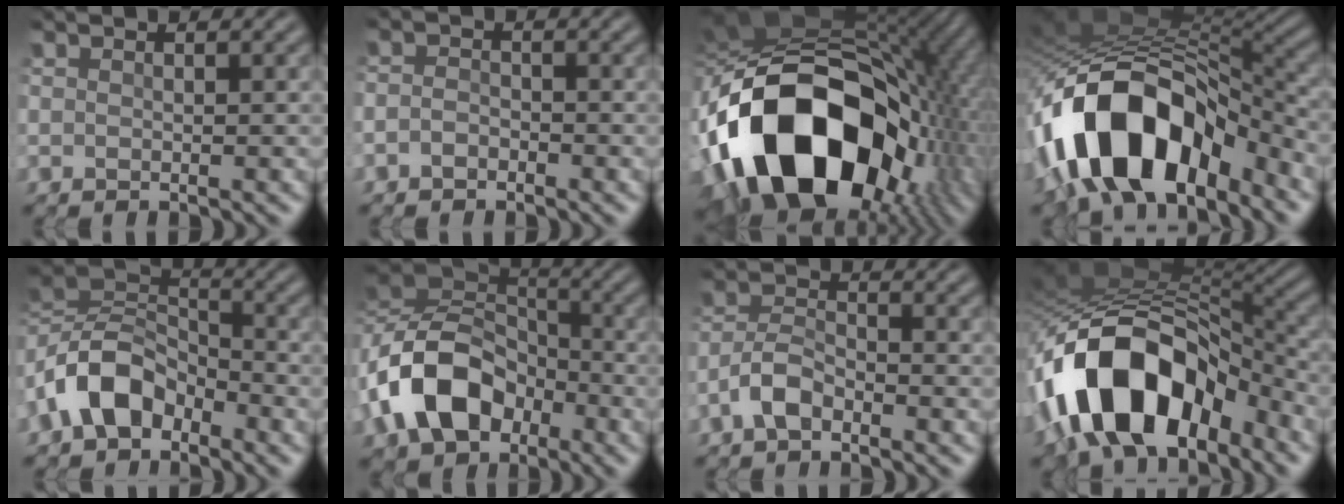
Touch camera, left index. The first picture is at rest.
{"total": 1.2, "force": [-1.0, 0.6, 0.4], "torque": [-0.009, 0.007, -0.023]}
{"total": 20.6, "force": [-4.0, 13.4, 15.2], "torque": [-0.300, -0.020, -0.051]}
{"total": 12.8, "force": [-6.4, 6.3, 9.2], "torque": [-0.155, 0.004, -0.104]}
{"total": 7.6, "force": [-3.9, 4.6, 4.6], "torque": [-0.094, 0.015, -0.091]}
{"total": 10.6, "force": [-4.1, 7.3, 6.5], "torque": [-0.138, 0.007, -0.085]}
{"total": 3.0, "force": [-2.1, 1.0, 1.8], "torque": [-0.040, 0.011, -0.048]}
{"total": 13.8, "force": [-6.1, 7.4, 9.9], "torque": [-0.169, 0.012, -0.104]}